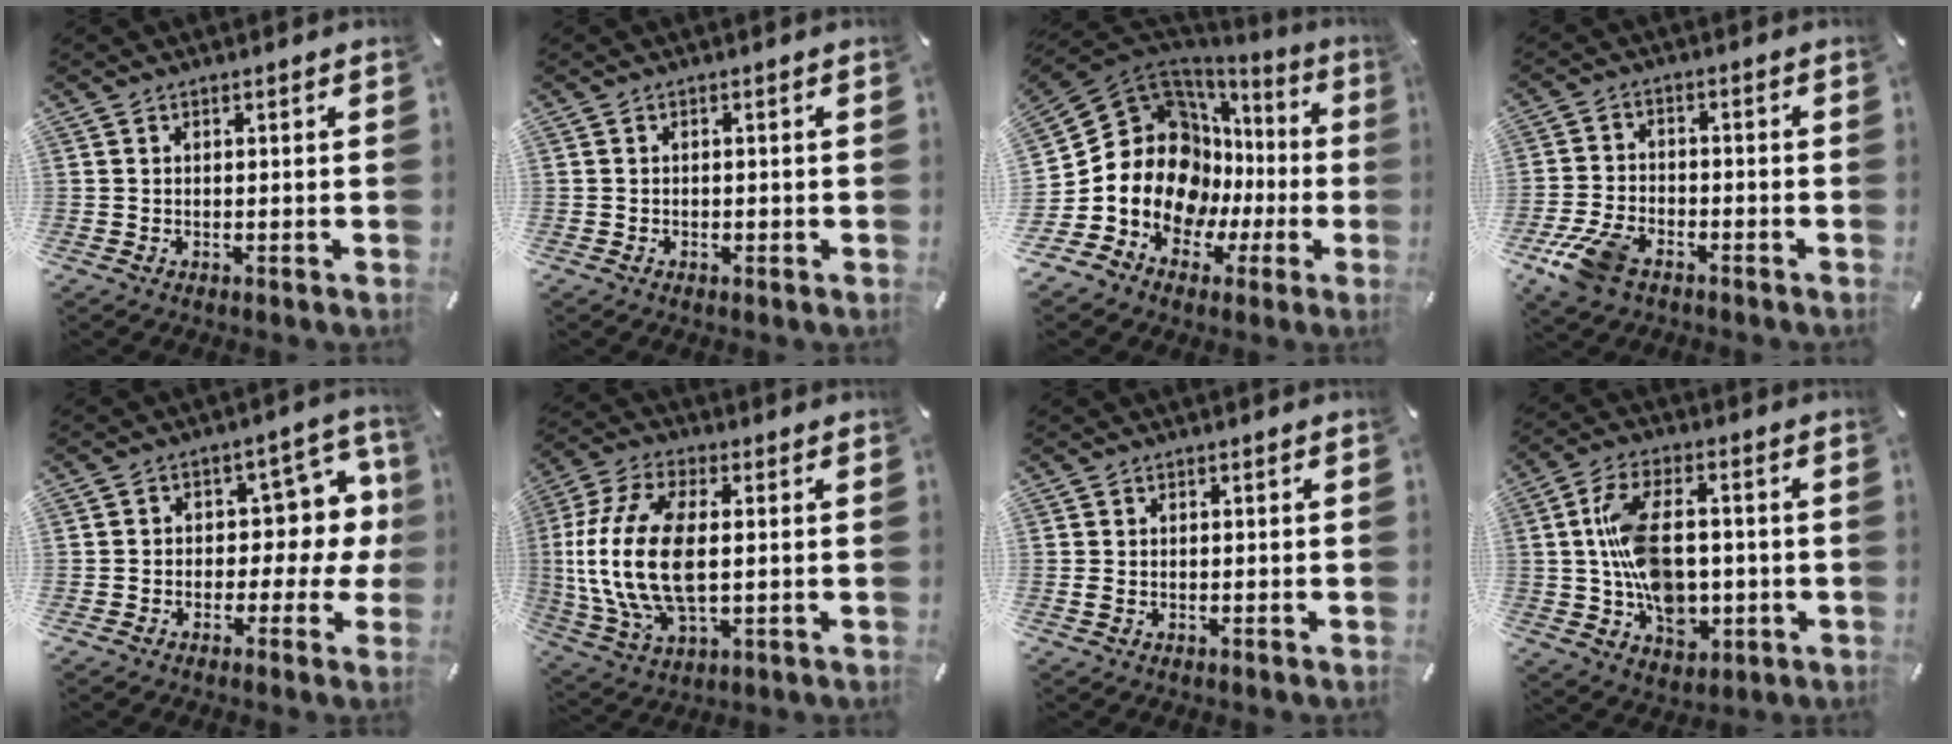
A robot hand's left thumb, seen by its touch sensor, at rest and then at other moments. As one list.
[{"total": 0.6, "force": [-0.3, 0.4, 0.3], "torque": [-0.005, 0.001, -0.007]}, {"total": 15.9, "force": [1.0, 13.6, 8.1], "torque": [-0.176, -0.044, 0.024]}, {"total": 8.6, "force": [-5.2, 4.7, 5.0], "torque": [-0.117, 0.014, -0.099]}, {"total": 8.8, "force": [0.2, 5.9, 6.6], "torque": [-0.081, 0.001, 0.000]}, {"total": 17.3, "force": [1.2, 9.1, 14.7], "torque": [-0.336, -0.013, 0.018]}, {"total": 0.9, "force": [-0.2, 0.6, 0.7], "torque": [-0.016, -0.001, -0.003]}, {"total": 14.5, "force": [-0.4, 9.6, 10.9], "torque": [-0.197, 0.010, -0.001]}]